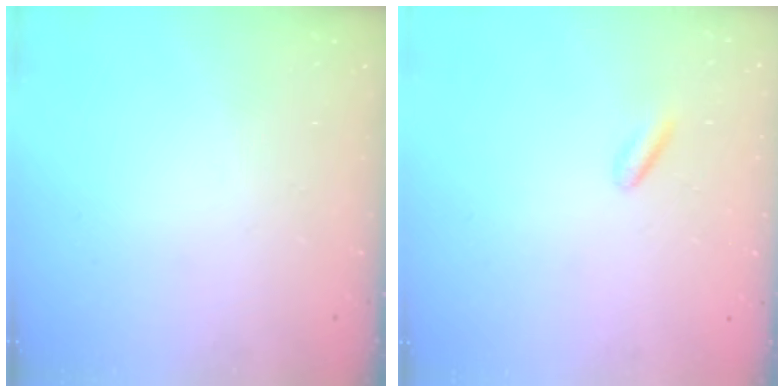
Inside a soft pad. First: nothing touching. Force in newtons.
{"total": 2.5, "press": 2.4, "slide": 0.7}